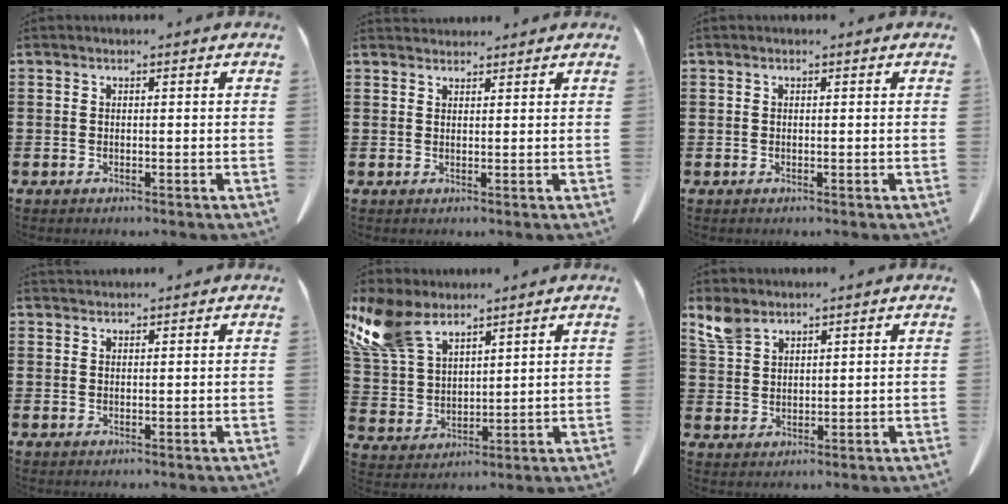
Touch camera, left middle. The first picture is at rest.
{"total": 1.7, "force": [1.6, 0.4, -0.1], "torque": [-0.003, 0.003, 0.033]}
{"total": 0.0}
{"total": 1.3, "force": [1.3, 0.2, 0.0], "torque": [-0.003, 0.000, 0.025]}
{"total": 10.3, "force": [7.5, 4.7, 5.4], "torque": [-0.146, -0.014, 0.142]}
{"total": 4.2, "force": [3.2, 2.1, 1.6], "torque": [-0.046, 0.001, 0.063]}